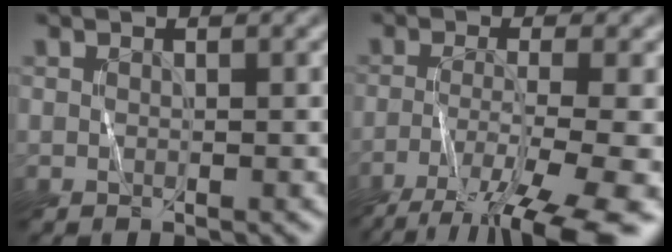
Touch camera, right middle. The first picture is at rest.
{"total": 9.7, "force": [-6.3, 2.1, 7.1], "torque": [-0.121, -0.012, -0.110]}